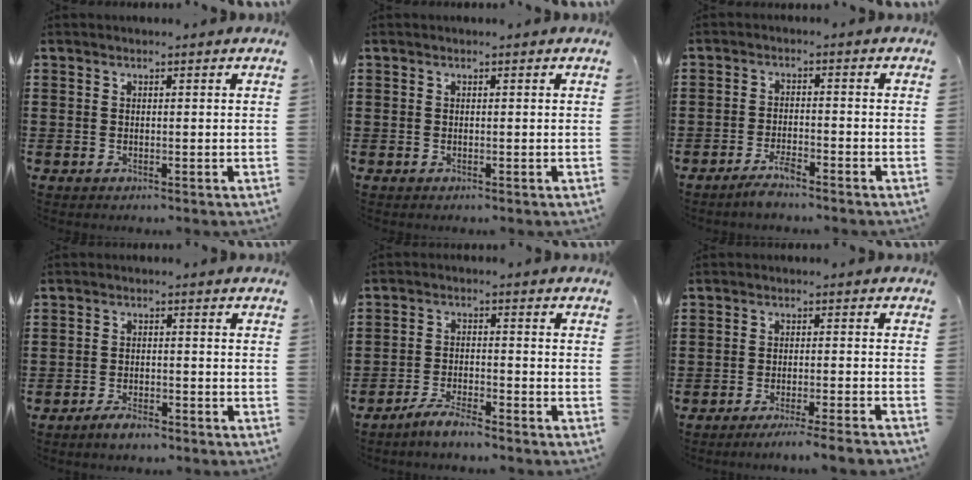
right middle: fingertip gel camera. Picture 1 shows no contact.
{"total": 0.0}
{"total": 2.9, "force": [-2.5, 0.2, 1.5], "torque": [-0.034, 0.001, -0.048]}
{"total": 2.7, "force": [-2.3, 0.8, 1.1], "torque": [-0.020, 0.005, -0.043]}
{"total": 3.9, "force": [-3.7, 0.3, 1.5], "torque": [-0.033, 0.005, -0.074]}
{"total": 3.5, "force": [-3.3, -0.4, 1.2], "torque": [-0.019, -0.004, -0.065]}